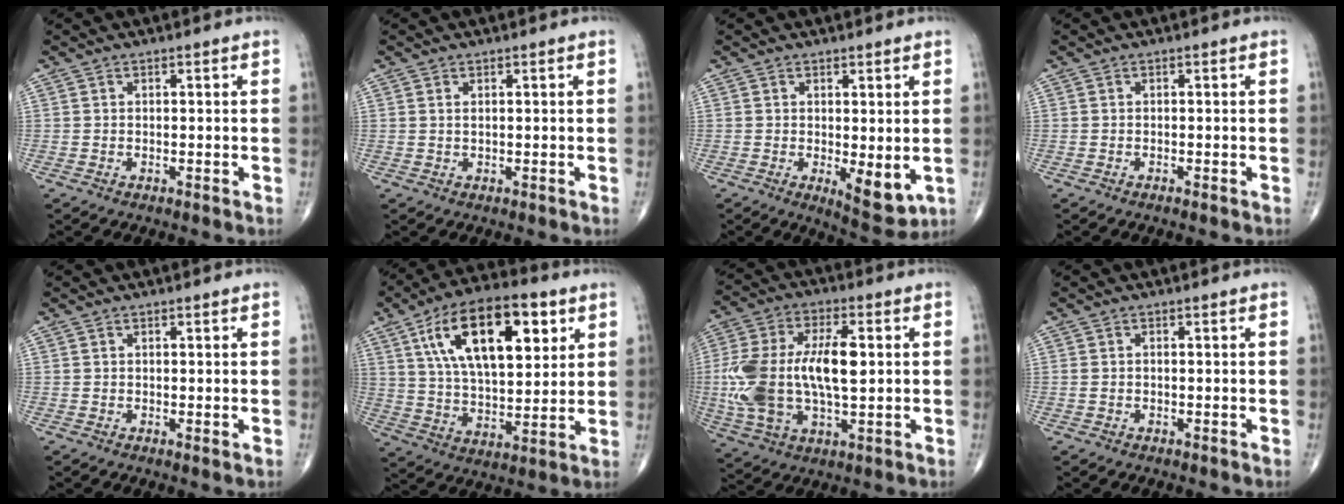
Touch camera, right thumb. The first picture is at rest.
{"total": 0.6, "force": [0.3, 0.2, 0.5], "torque": [-0.015, 0.001, 0.006]}
{"total": 6.5, "force": [-0.9, 2.5, 5.9], "torque": [-0.077, -0.020, -0.005]}
{"total": 0.6, "force": [-0.5, 0.0, 0.4], "torque": [-0.011, -0.001, -0.006]}
{"total": 0.5, "force": [0.1, 0.1, 0.5], "torque": [-0.014, -0.004, 0.000]}
{"total": 21.6, "force": [8.4, 10.0, 17.2], "torque": [-0.264, -0.018, 0.140]}
{"total": 19.5, "force": [0.6, 9.4, 17.0], "torque": [-0.364, 0.009, 0.012]}
{"total": 0.6, "force": [-0.2, 0.3, 0.5], "torque": [-0.015, 0.001, -0.003]}